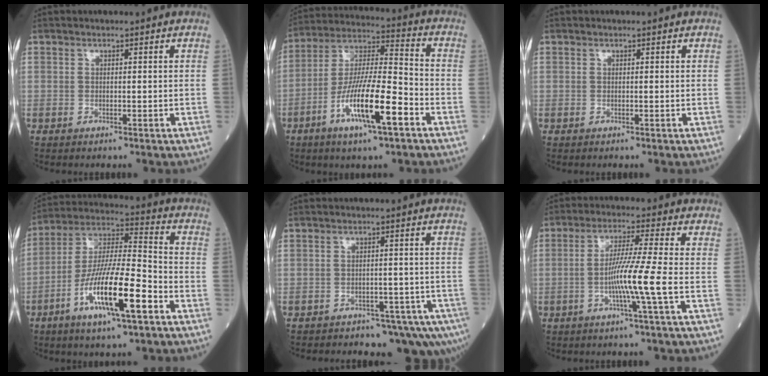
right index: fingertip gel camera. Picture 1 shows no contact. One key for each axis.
{"total": 14.7, "fx": -6.4, "fy": 2.0, "fz": 13.1, "tx": -0.247, "ty": -0.009, "tz": -0.117}
{"total": 0.0}
{"total": 16.1, "fx": -6.9, "fy": 2.2, "fz": 14.5, "tx": -0.274, "ty": -0.011, "tz": -0.124}
{"total": 10.9, "fx": -8.8, "fy": 4.6, "fz": 4.6, "tx": -0.044, "ty": 0.020, "tz": -0.106}
{"total": 7.9, "fx": -2.1, "fy": -1.8, "fz": 7.4, "tx": -0.137, "ty": -0.005, "tz": -0.043}